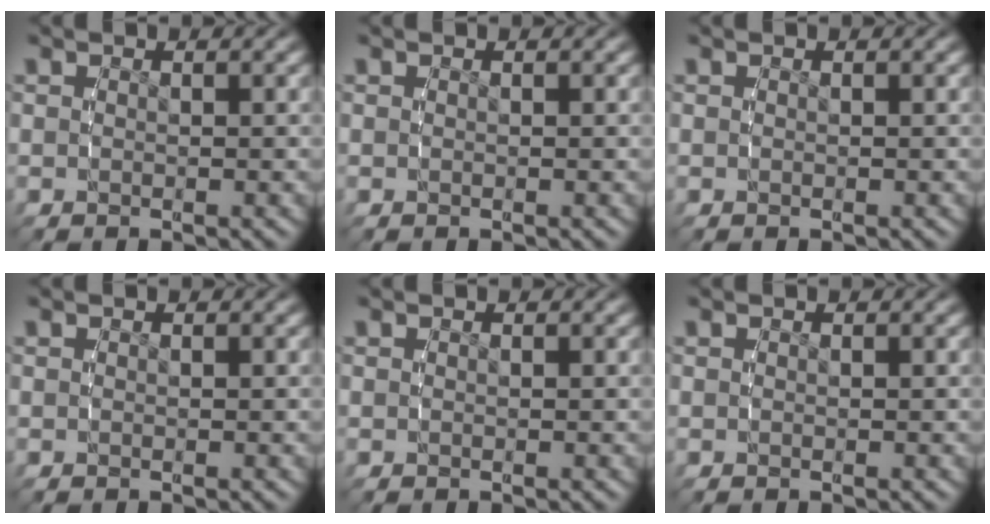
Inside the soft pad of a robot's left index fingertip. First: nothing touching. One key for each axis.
{"total": 0.0}
{"total": 0.0}
{"total": 0.0}
{"total": 0.0}
{"total": 0.0}